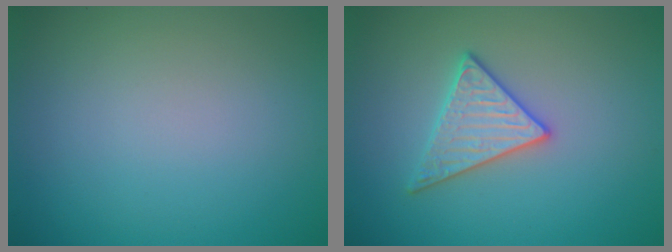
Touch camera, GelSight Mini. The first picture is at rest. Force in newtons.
{"total": 3.0, "press": 3.0, "slide": 0.1}